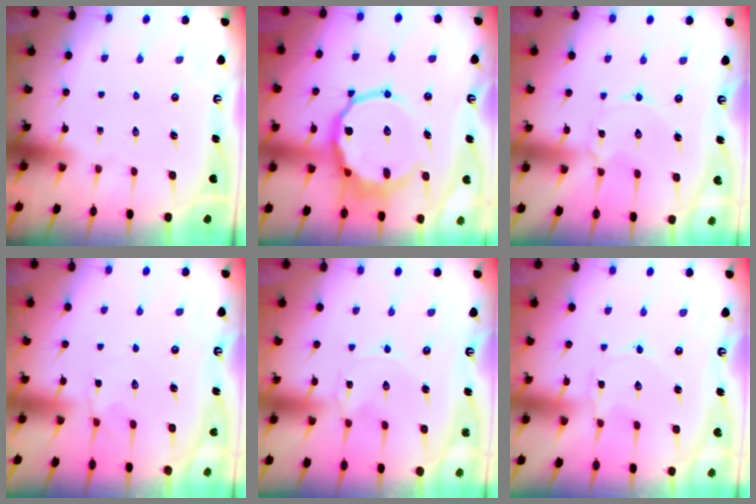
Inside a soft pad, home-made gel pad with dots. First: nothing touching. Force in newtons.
{"total": 13.8, "press": 13.5, "slide": 3.0}
{"total": 0.7, "press": 0.7, "slide": 0.1}
{"total": 2.2, "press": 2.1, "slide": 0.7}
{"total": 0.0}
{"total": 0.7, "press": 0.7, "slide": 0.1}